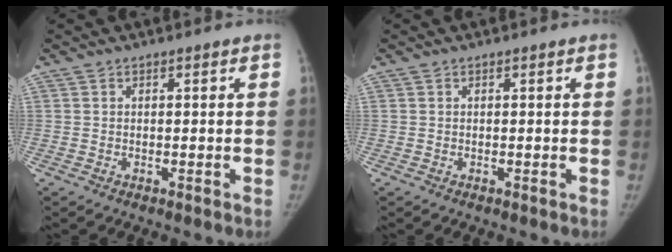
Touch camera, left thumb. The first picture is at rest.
{"total": 0.0}